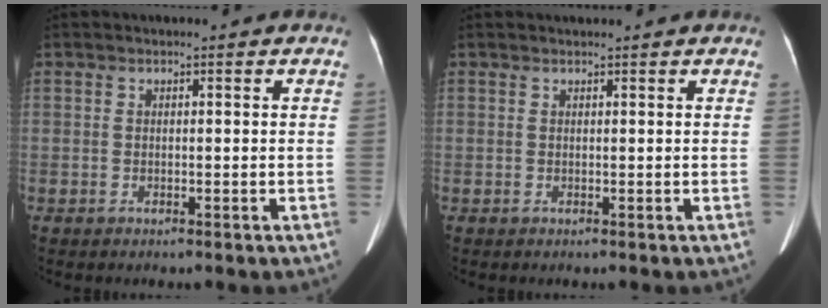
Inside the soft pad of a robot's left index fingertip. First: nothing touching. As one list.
[{"total": 0.9, "force": [0.9, 0.0, 0.2], "torque": [-0.006, 0.015, 0.018]}]